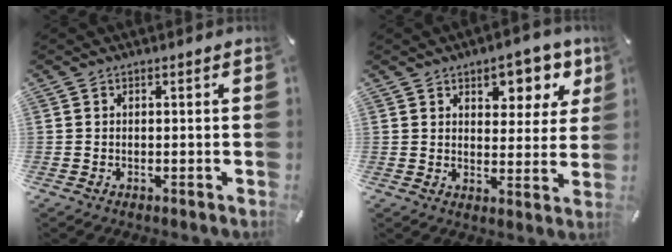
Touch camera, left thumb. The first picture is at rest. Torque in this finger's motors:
{"motor_torque": [0.40, -0.31, 0.06, 0.07, -0.02]}